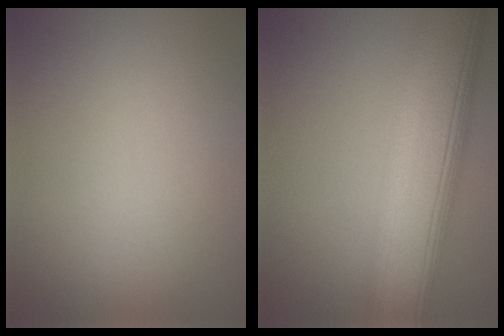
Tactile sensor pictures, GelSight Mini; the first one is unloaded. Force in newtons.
{"total": 11.2, "press": 11.2, "slide": 0.9}